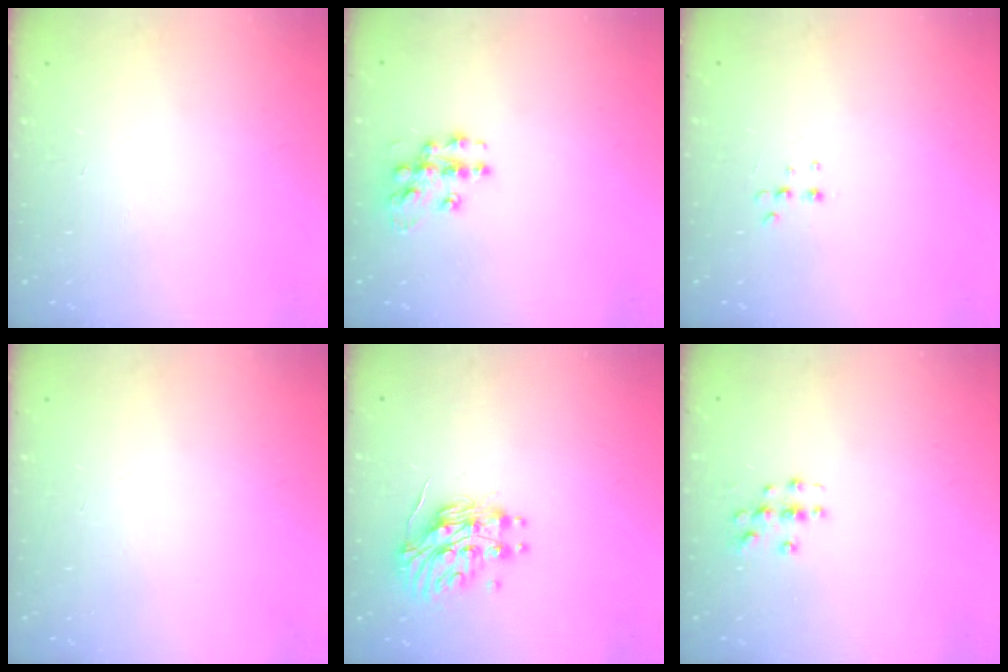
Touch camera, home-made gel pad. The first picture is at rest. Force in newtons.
{"total": 10.2, "press": 10.2, "slide": 0.5}
{"total": 4.4, "press": 4.3, "slide": 1.0}
{"total": 0.0}
{"total": 14.0, "press": 13.9, "slide": 0.8}
{"total": 3.2, "press": 3.2, "slide": 0.1}